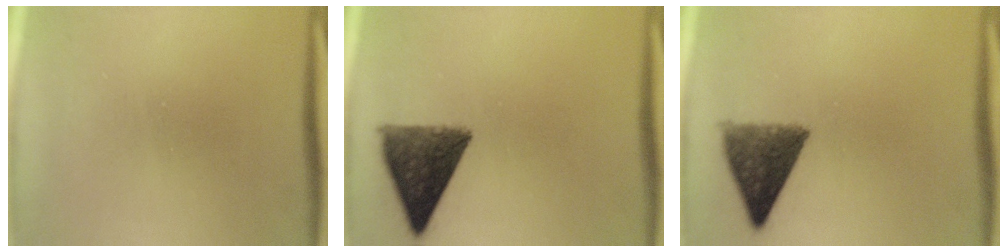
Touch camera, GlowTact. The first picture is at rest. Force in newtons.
{"total": 10.4}
{"total": 8.6}